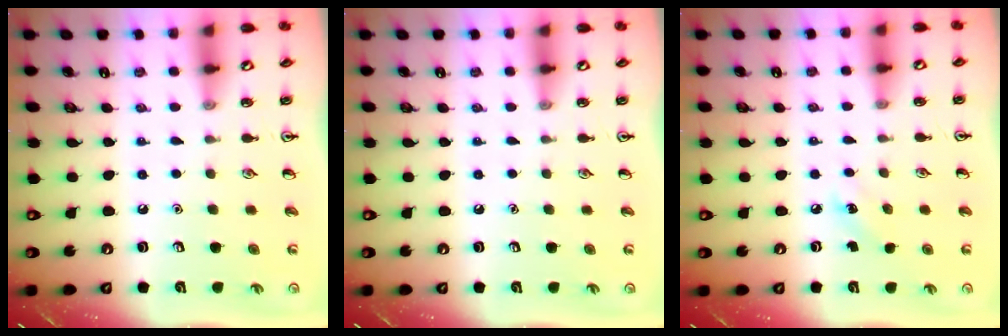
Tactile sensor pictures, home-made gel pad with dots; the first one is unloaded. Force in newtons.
{"total": 0.0}
{"total": 3.9, "press": 3.7, "slide": 1.2}